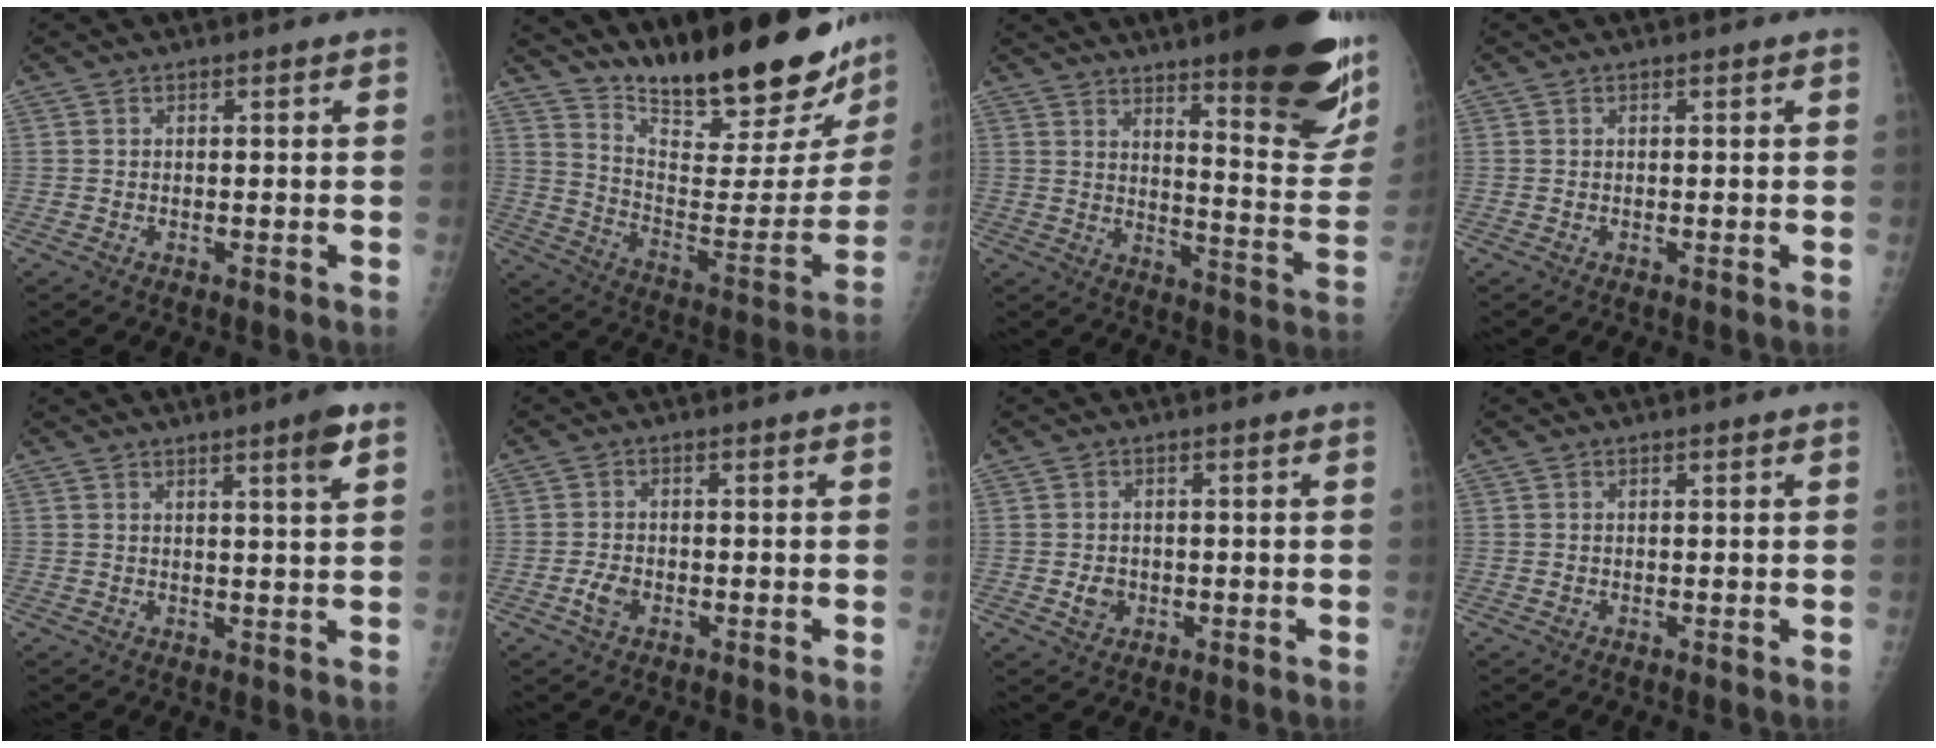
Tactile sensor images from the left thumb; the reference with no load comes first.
{"total": 28.7, "force": [22.5, 7.4, 16.2], "torque": [-0.219, -0.125, 0.329]}
{"total": 24.3, "force": [15.3, 5.0, 18.2], "torque": [-0.214, -0.092, 0.210]}
{"total": 0.0}
{"total": 4.4, "force": [2.5, -0.1, 3.6], "torque": [-0.050, -0.015, 0.036]}
{"total": 2.9, "force": [-1.2, 1.8, 1.9], "torque": [-0.039, 0.009, -0.022]}
{"total": 2.6, "force": [-0.6, 2.2, 1.3], "torque": [-0.014, 0.003, -0.005]}
{"total": 0.5, "force": [0.1, 0.3, 0.4], "torque": [-0.008, 0.005, 0.005]}